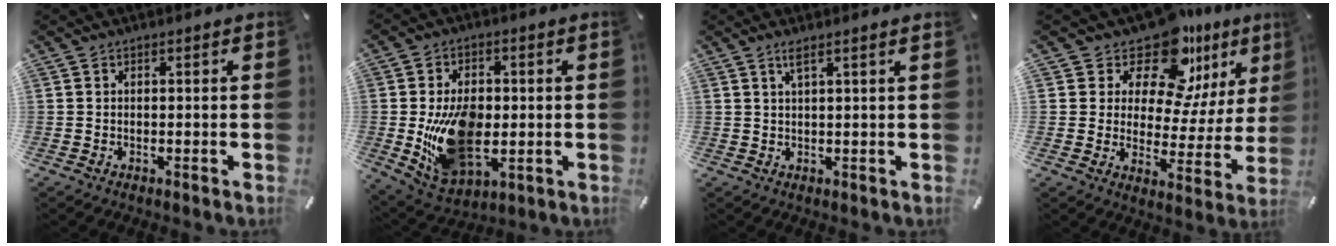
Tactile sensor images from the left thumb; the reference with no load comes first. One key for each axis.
{"total": 16.1, "fx": -1.2, "fy": 10.9, "fz": 11.8, "tx": -0.232, "ty": -0.004, "tz": -0.018}
{"total": 2.4, "fx": 1.5, "fy": -0.2, "fz": 1.9, "tx": -0.040, "ty": -0.003, "tz": 0.026}
{"total": 15.5, "fx": 12.4, "fy": 6.9, "fz": 6.2, "tx": -0.102, "ty": -0.116, "tz": 0.214}